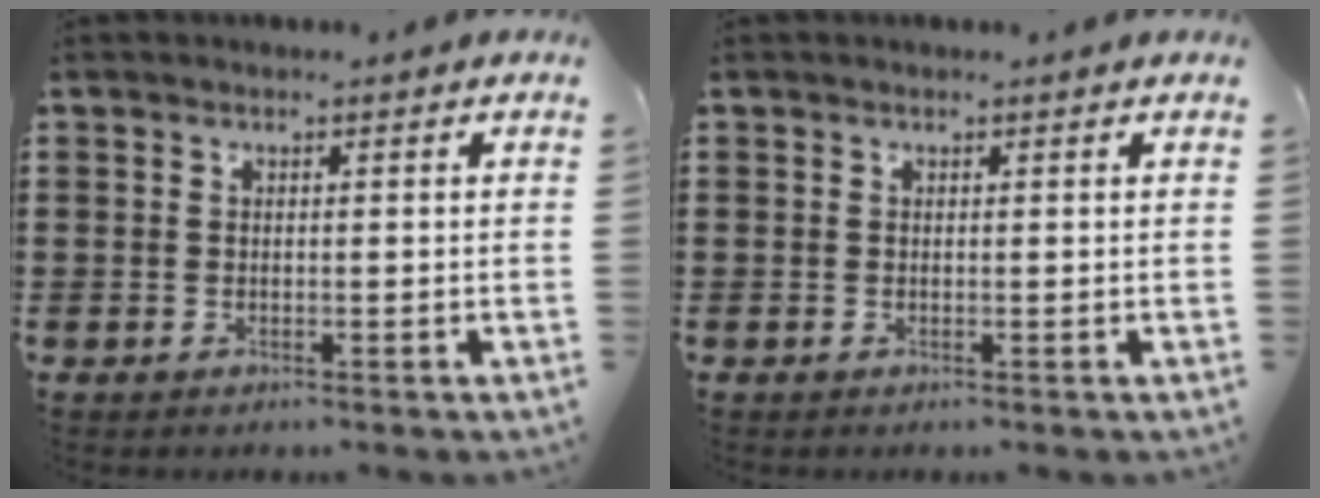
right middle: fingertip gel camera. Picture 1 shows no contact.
{"total": 0.0}